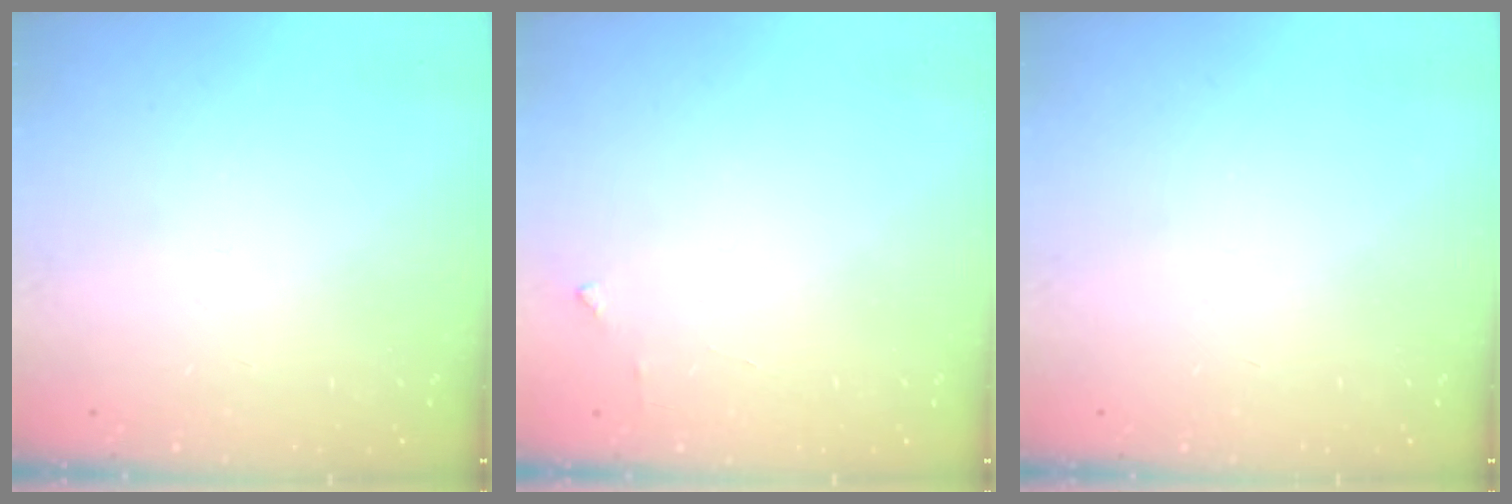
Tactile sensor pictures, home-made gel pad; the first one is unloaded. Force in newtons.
{"total": 2.6, "press": 2.6, "slide": 0.2}
{"total": 0.0}